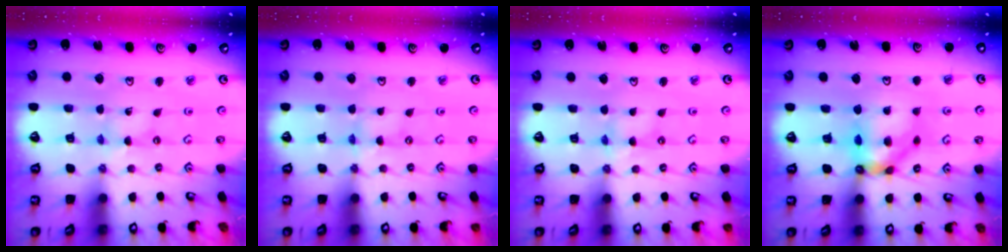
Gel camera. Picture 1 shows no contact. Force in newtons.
{"total": 1.1, "press": 1.1, "slide": 0.1}
{"total": 2.3, "press": 2.2, "slide": 0.4}
{"total": 10.3, "press": 10.3, "slide": 1.0}